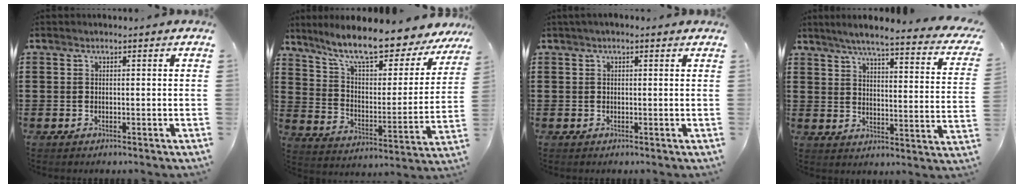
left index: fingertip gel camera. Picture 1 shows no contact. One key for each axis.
{"total": 11.5, "fx": 9.8, "fy": 1.2, "fz": 5.9, "tx": -0.136, "ty": -0.065, "tz": 0.164}
{"total": 0.9, "fx": 0.2, "fy": 0.4, "fz": 0.7, "tx": -0.013, "ty": 0.004, "tz": 0.002}
{"total": 5.2, "fx": 4.1, "fy": -0.3, "fz": 3.1, "tx": -0.080, "ty": -0.031, "tz": 0.063}